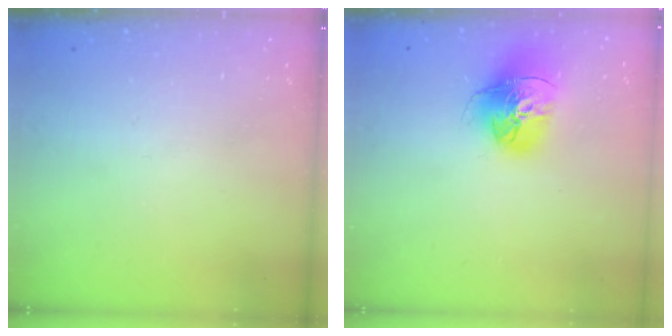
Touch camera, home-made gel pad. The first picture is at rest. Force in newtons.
{"total": 15.3, "press": 15.3, "slide": 1.5}